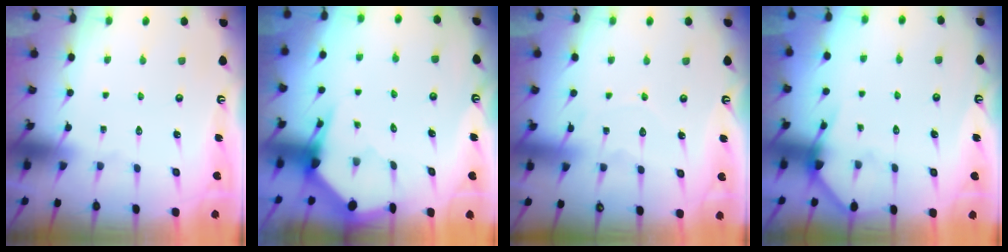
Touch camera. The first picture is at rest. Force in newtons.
{"total": 3.5, "press": 3.5, "slide": 0.3}
{"total": 5.9, "press": 5.8, "slide": 0.5}
{"total": 5.7, "press": 5.7, "slide": 0.5}